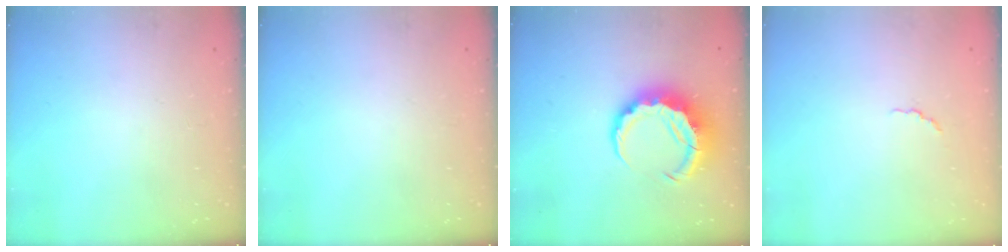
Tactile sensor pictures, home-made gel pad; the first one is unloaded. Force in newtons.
{"total": 0.0}
{"total": 9.4, "press": 9.2, "slide": 1.9}
{"total": 1.4, "press": 1.2, "slide": 0.6}